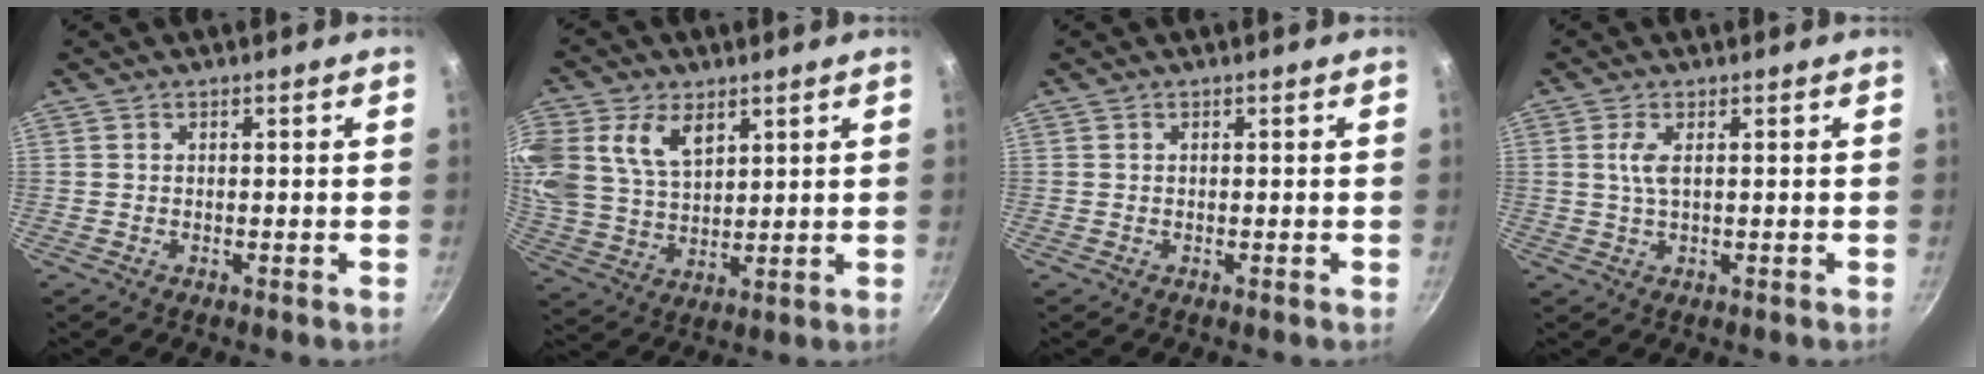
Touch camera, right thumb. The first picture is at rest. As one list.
[{"total": 14.4, "force": [6.1, 9.6, 8.9], "torque": [-0.183, -0.011, 0.125]}, {"total": 0.0}, {"total": 3.0, "force": [0.7, 1.0, 2.7], "torque": [-0.064, 0.001, 0.016]}]